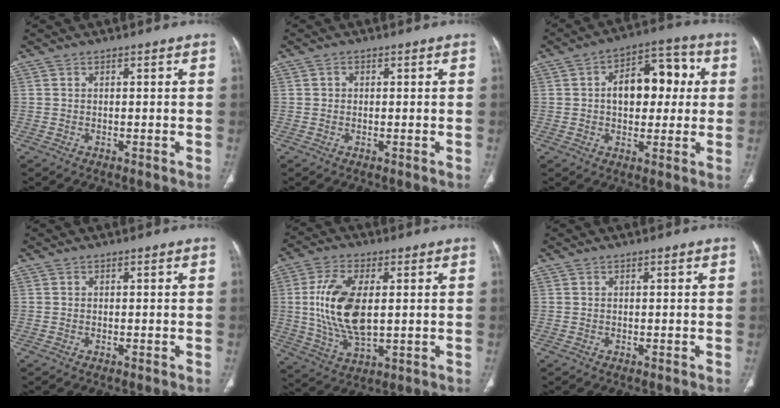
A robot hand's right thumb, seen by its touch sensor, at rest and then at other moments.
{"total": 1.0, "force": [0.1, 0.9, 0.3], "torque": [-0.001, 0.003, 0.000]}
{"total": 13.2, "force": [1.7, 8.3, 10.1], "torque": [-0.108, 0.027, 0.019]}
{"total": 0.0}
{"total": 14.2, "force": [1.4, 7.0, 12.2], "torque": [-0.247, -0.010, 0.033]}
{"total": 0.0}